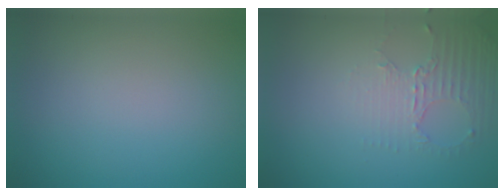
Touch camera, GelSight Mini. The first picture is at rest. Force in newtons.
{"total": 2.6, "press": 2.0, "slide": 1.7}